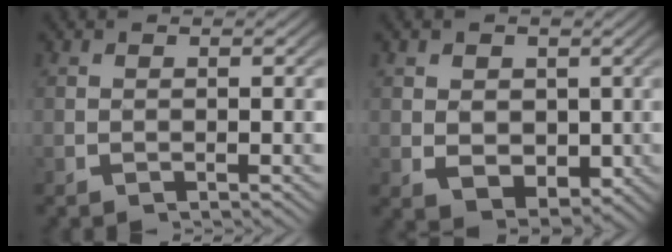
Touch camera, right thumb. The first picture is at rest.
{"total": 5.5, "force": [0.1, 4.2, 3.5], "torque": [-0.081, -0.038, 0.022]}